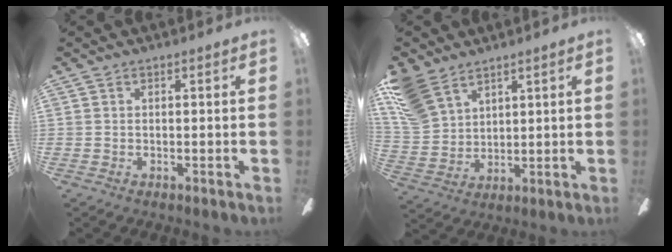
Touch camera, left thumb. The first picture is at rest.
{"total": 11.4, "force": [8.1, 6.4, 4.9], "torque": [-0.130, -0.022, 0.163]}